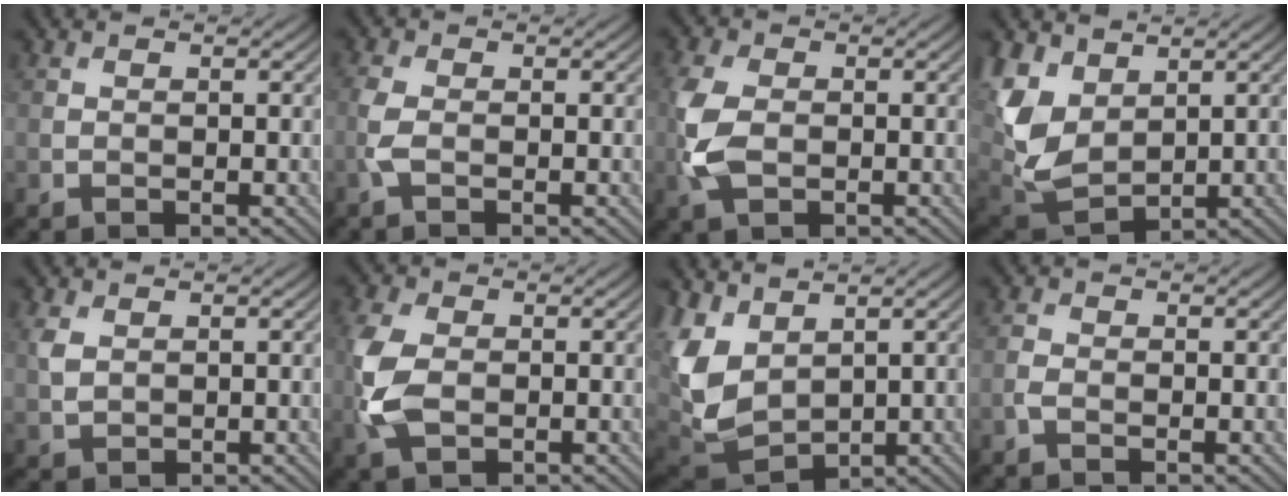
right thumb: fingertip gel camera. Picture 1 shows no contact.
{"total": 2.2, "force": [-0.9, 0.8, 1.9], "torque": [-0.059, -0.001, -0.030]}
{"total": 5.9, "force": [-1.1, 3.6, 4.6], "torque": [-0.129, -0.002, -0.028]}
{"total": 9.9, "force": [3.5, 6.4, 6.6], "torque": [-0.198, 0.005, 0.072]}
{"total": 2.4, "force": [0.8, 1.7, 1.6], "torque": [-0.047, 0.000, 0.019]}
{"total": 6.6, "force": [-1.1, 4.1, 5.1], "torque": [-0.142, -0.003, -0.029]}
{"total": 9.8, "force": [2.9, 6.3, 7.0], "torque": [-0.209, 0.000, 0.061]}
{"total": 1.4, "force": [-0.8, 0.6, 1.0], "torque": [-0.028, -0.001, -0.024]}